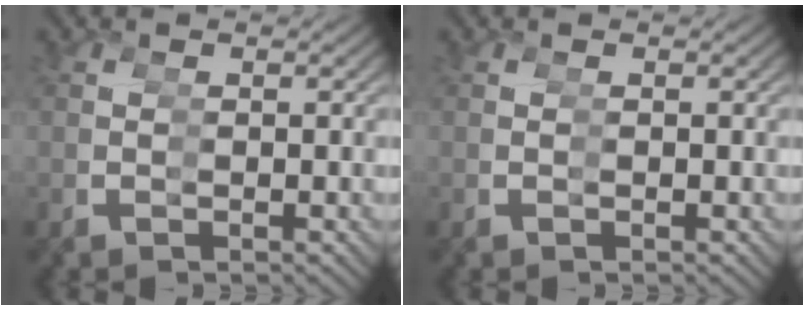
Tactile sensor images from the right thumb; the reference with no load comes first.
{"total": 0.0}